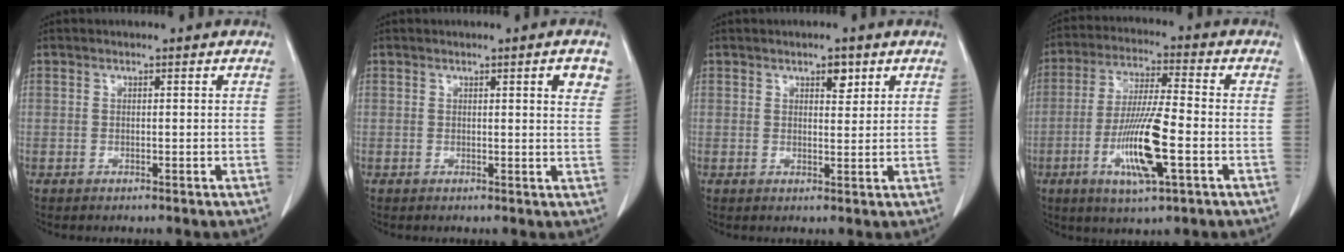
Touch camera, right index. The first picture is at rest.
{"total": 3.2, "force": [1.5, 0.3, 2.8], "torque": [-0.027, -0.004, 0.016]}
{"total": 2.4, "force": [1.4, 1.1, 1.6], "torque": [-0.022, -0.003, 0.022]}
{"total": 12.3, "force": [-3.8, 1.1, 11.7], "torque": [-0.228, -0.014, -0.070]}